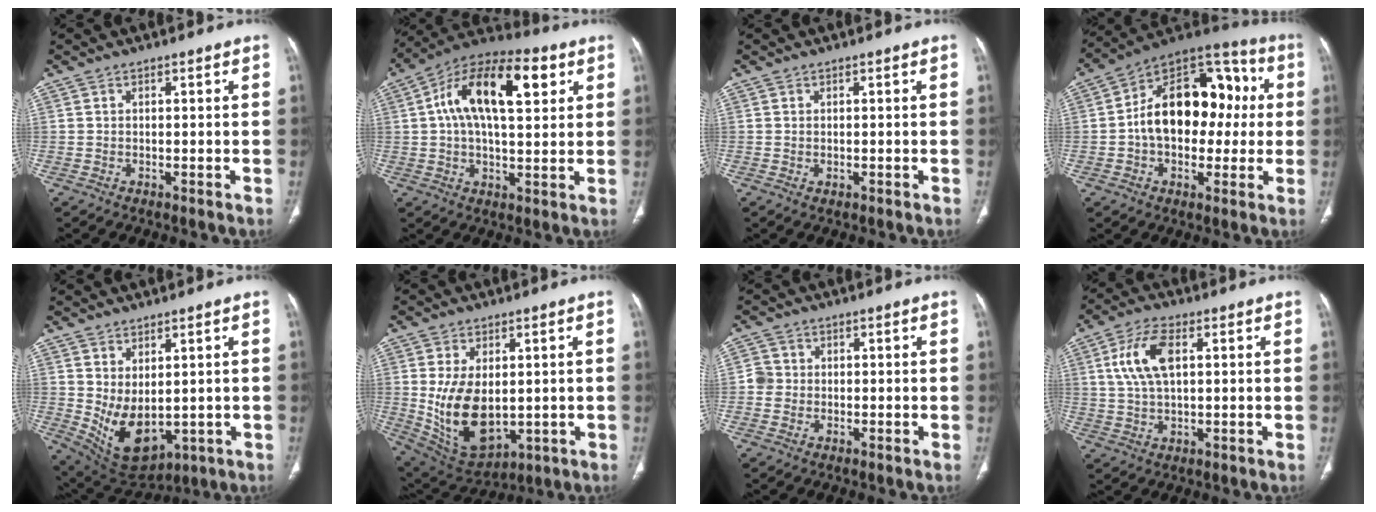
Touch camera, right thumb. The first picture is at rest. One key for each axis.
{"total": 18.6, "fx": 5.4, "fy": 8.9, "fz": 15.4, "tx": -0.238, "ty": 0.018, "tz": 0.077}
{"total": 0.7, "fx": -0.2, "fy": 0.5, "fz": 0.5, "tx": -0.011, "ty": -0.001, "tz": 0.000}
{"total": 21.2, "fx": 0.9, "fy": 13.9, "fz": 16.0, "tx": -0.209, "ty": 0.047, "tz": 0.009}
{"total": 10.3, "fx": 0.0, "fy": 6.1, "fz": 8.2, "tx": -0.131, "ty": -0.016, "tz": 0.034}
{"total": 14.4, "fx": -0.1, "fy": 8.7, "fz": 11.5, "tx": -0.194, "ty": -0.011, "tz": 0.030}
{"total": 2.7, "fx": -0.3, "fy": 2.6, "fz": 0.6, "tx": 0.004, "ty": 0.008, "tz": -0.012}
{"total": 9.2, "fx": 2.4, "fy": 4.6, "fz": 7.6, "tx": -0.158, "ty": 0.008, "tz": 0.045}